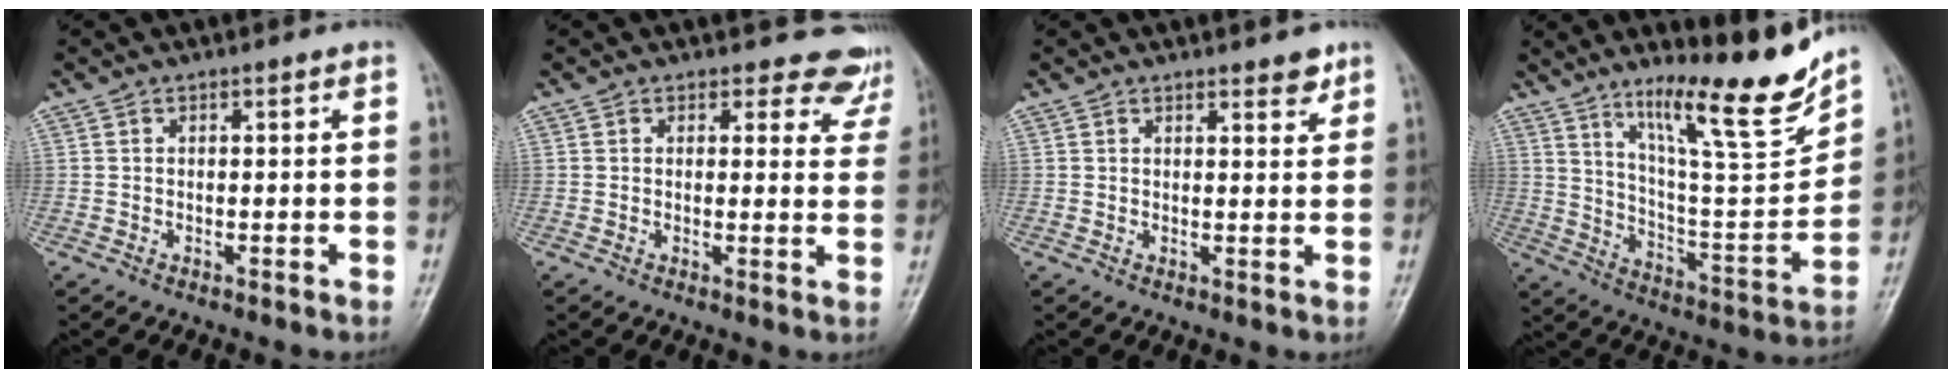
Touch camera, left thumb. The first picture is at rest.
{"total": 7.1, "force": [6.4, 3.1, -0.1], "torque": [0.051, -0.038, 0.042]}
{"total": 2.7, "force": [2.1, 1.0, 1.4], "torque": [-0.007, -0.014, 0.028]}
{"total": 18.9, "force": [13.8, 2.8, 12.6], "torque": [-0.166, -0.093, 0.235]}